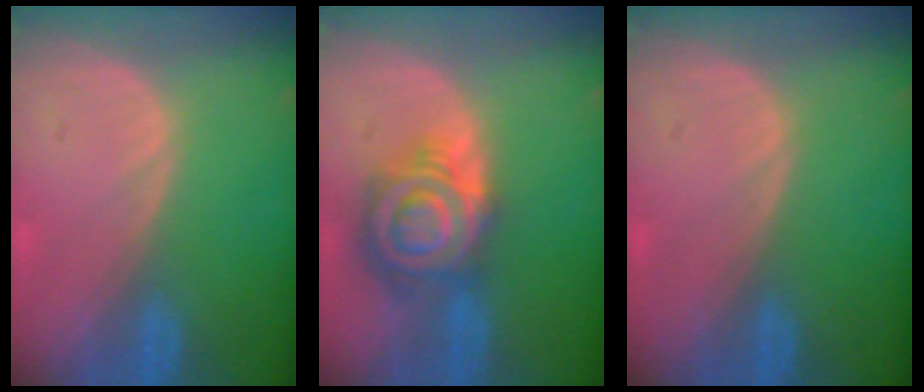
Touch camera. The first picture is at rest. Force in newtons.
{"total": 9.1, "press": 9.0, "slide": 0.5}
{"total": 0.0}